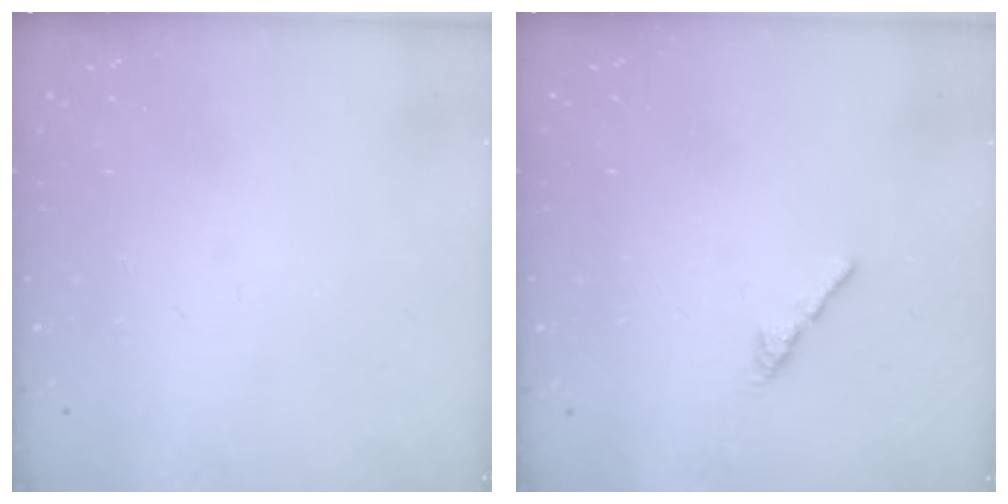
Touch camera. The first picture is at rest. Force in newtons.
{"total": 0.8, "press": 0.7, "slide": 0.5}